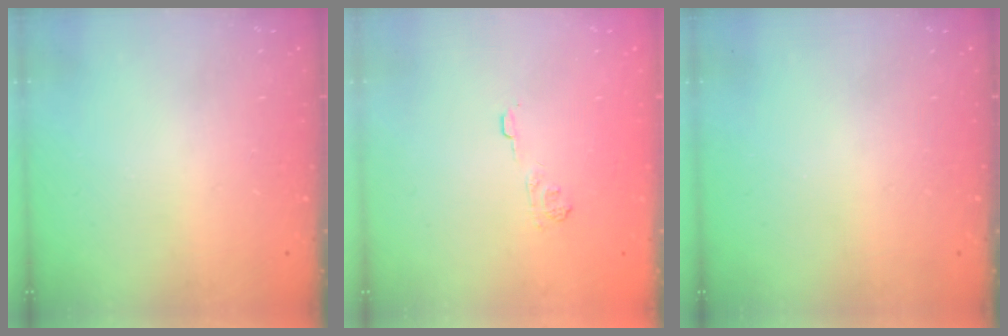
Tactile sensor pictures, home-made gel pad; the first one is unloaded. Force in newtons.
{"total": 3.9, "press": 3.7, "slide": 1.4}
{"total": 0.0}